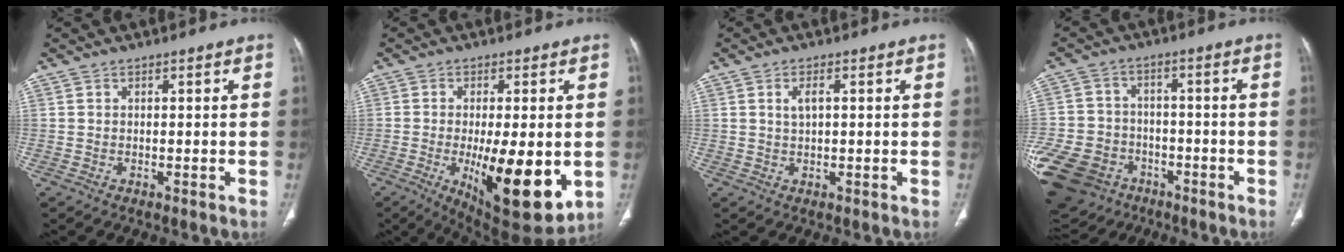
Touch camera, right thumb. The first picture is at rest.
{"total": 16.8, "force": [-3.4, 5.5, 15.5], "torque": [-0.224, -0.029, -0.033]}
{"total": 2.5, "force": [0.7, 1.1, 2.2], "torque": [-0.042, 0.002, 0.013]}
{"total": 21.6, "force": [-10.3, 16.2, 9.9], "torque": [-0.252, 0.037, -0.165]}